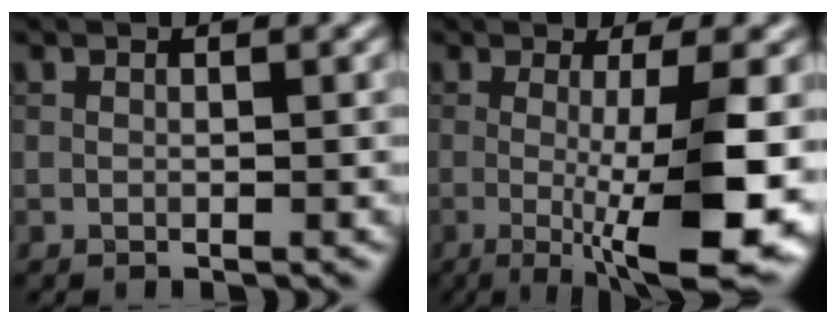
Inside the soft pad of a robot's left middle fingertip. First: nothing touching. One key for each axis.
{"total": 10.8, "fx": -1.7, "fy": 2.4, "fz": 10.4, "tx": -0.146, "ty": -0.021, "tz": -0.022}